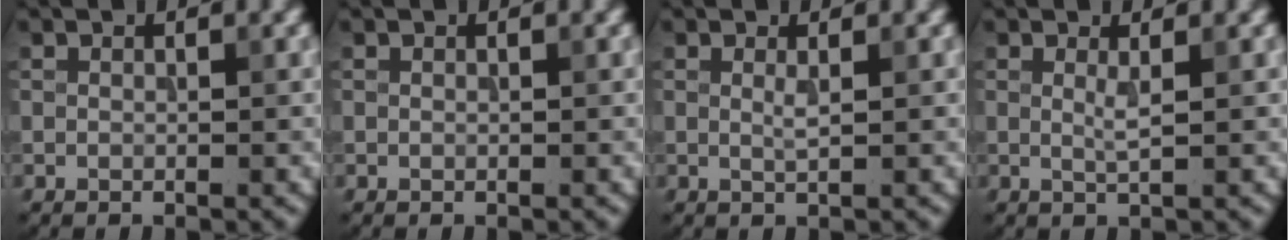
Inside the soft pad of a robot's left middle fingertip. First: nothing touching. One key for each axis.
{"total": 0.0}
{"total": 0.9, "fx": 0.3, "fy": 0.1, "fz": 0.8, "tx": -0.015, "ty": -0.001, "tz": 0.003}
{"total": 1.1, "fx": 0.3, "fy": 0.1, "fz": 1.1, "tx": -0.022, "ty": -0.004, "tz": 0.004}